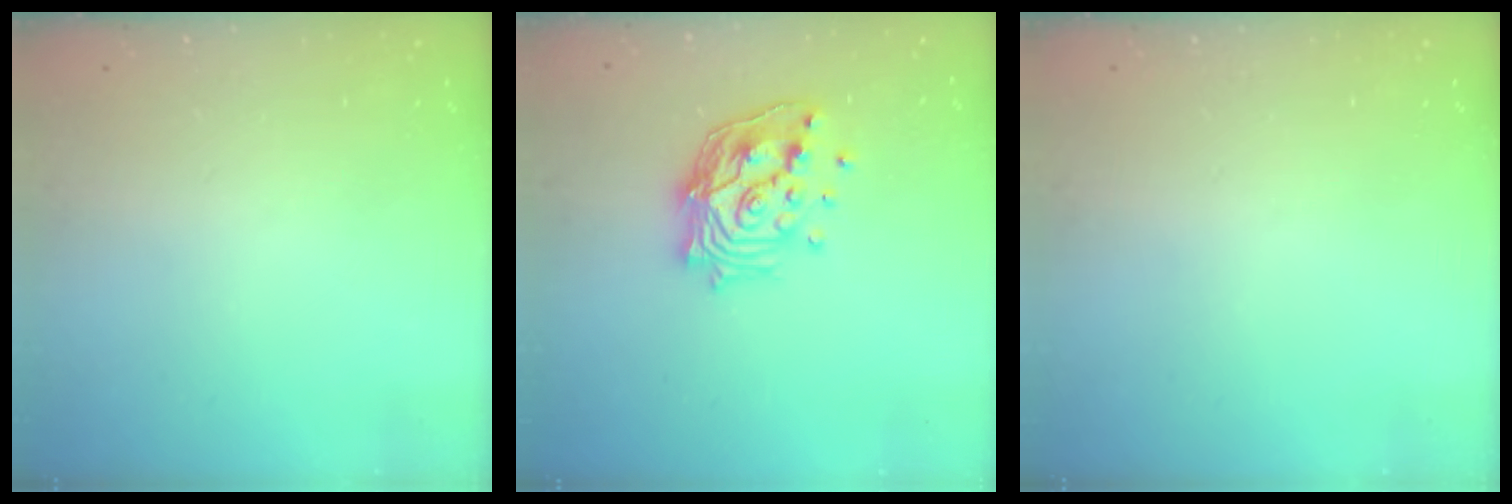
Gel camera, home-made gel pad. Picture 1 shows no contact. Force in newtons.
{"total": 17.1, "press": 17.1, "slide": 1.3}
{"total": 0.0}